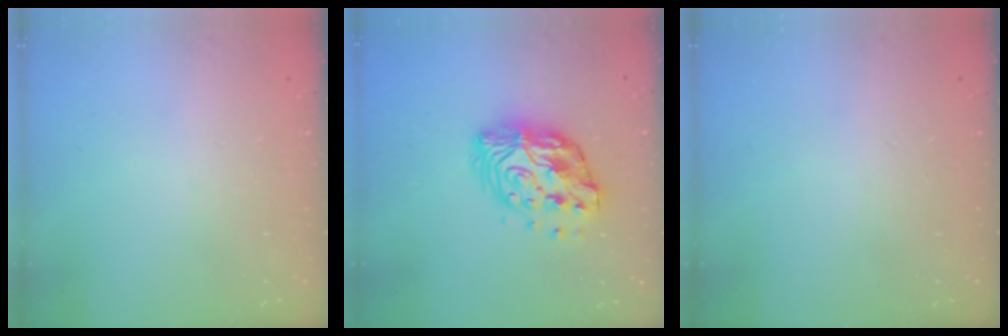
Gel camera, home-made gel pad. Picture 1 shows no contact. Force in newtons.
{"total": 14.0, "press": 13.9, "slide": 1.1}
{"total": 0.0}